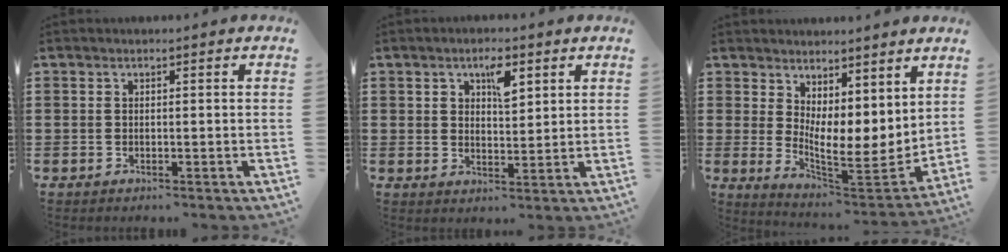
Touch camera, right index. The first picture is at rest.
{"total": 4.2, "force": [2.2, 1.8, 3.1], "torque": [-0.044, -0.001, 0.032]}
{"total": 5.8, "force": [3.4, 2.7, 3.9], "torque": [-0.076, -0.049, 0.066]}